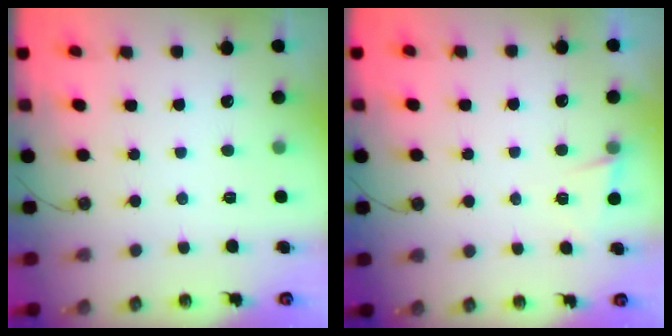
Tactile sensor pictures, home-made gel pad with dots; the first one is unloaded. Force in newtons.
{"total": 3.2, "press": 2.8, "slide": 1.5}